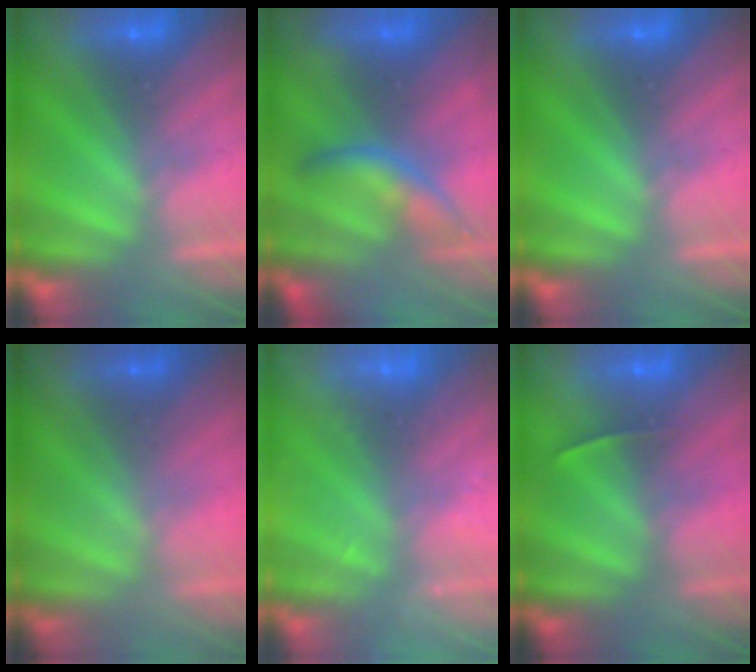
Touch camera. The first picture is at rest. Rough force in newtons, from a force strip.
{"total": 8.7}
{"total": 0.0}
{"total": 1.6}
{"total": 2.7}
{"total": 1.4}